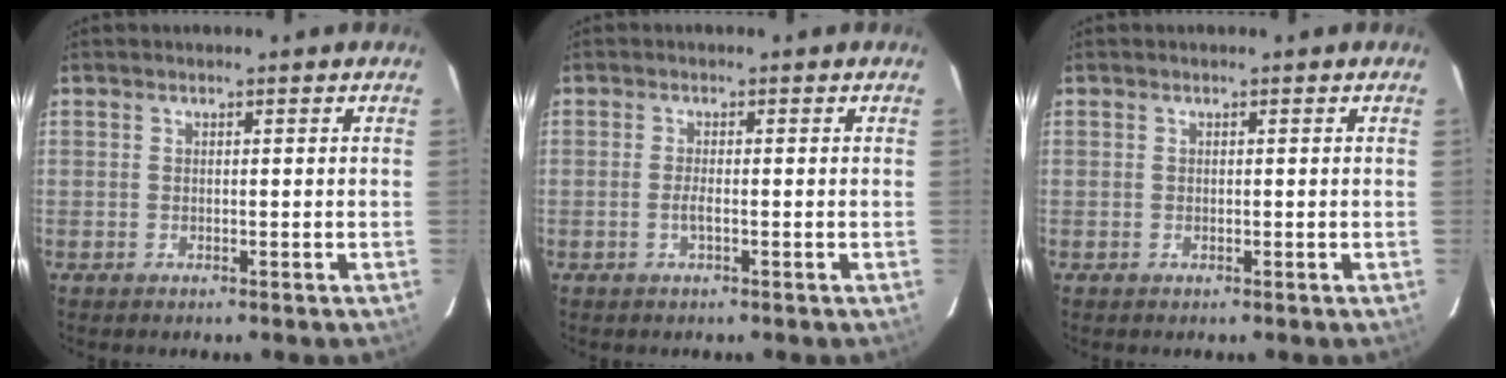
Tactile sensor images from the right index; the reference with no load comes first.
{"total": 1.3, "force": [-0.5, 0.1, 1.2], "torque": [-0.023, -0.002, -0.010]}
{"total": 0.0}